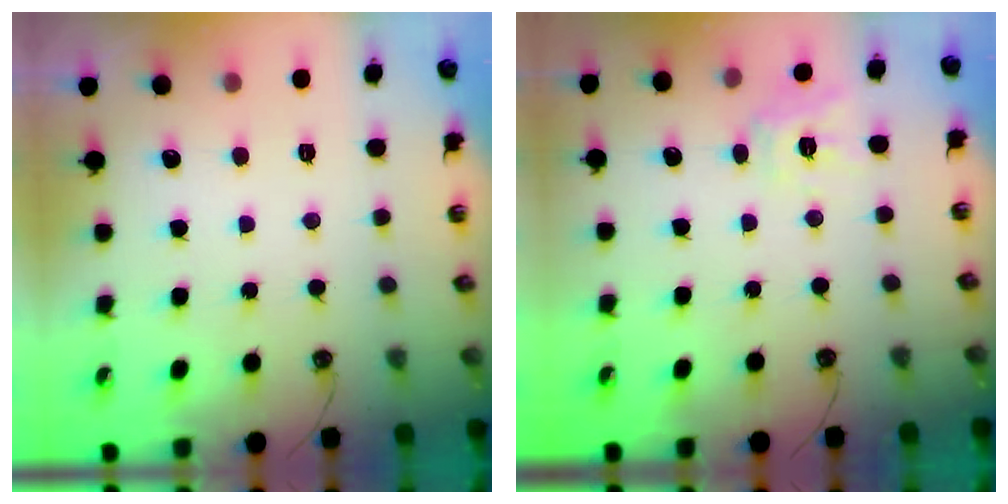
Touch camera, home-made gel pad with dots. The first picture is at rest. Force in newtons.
{"total": 9.1, "press": 9.0, "slide": 0.7}